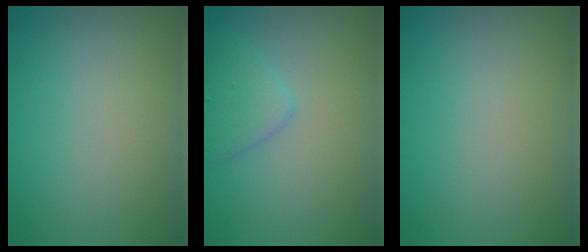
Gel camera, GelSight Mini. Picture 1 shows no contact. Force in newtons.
{"total": 2.3, "press": 2.3, "slide": 0.0}
{"total": 0.0}